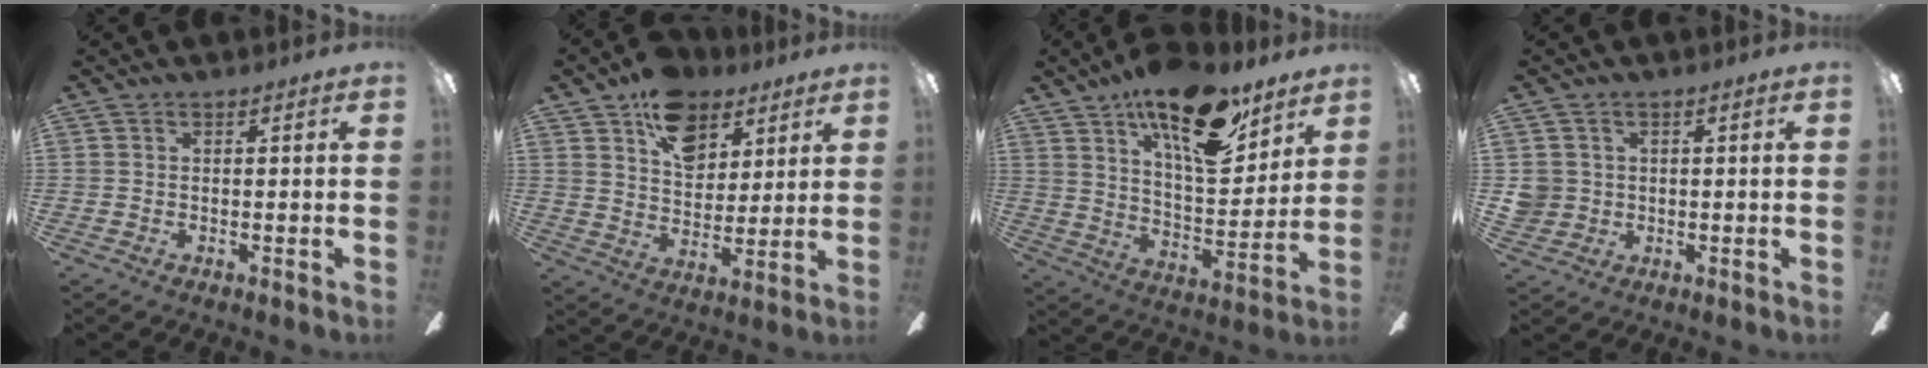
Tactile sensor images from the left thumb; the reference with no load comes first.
{"total": 13.1, "force": [8.1, 8.5, 5.9], "torque": [-0.079, -0.035, 0.148]}
{"total": 20.5, "force": [13.3, 8.0, 13.4], "torque": [-0.212, -0.073, 0.222]}
{"total": 3.6, "force": [0.5, 3.6, 0.4], "torque": [-0.010, 0.007, 0.010]}